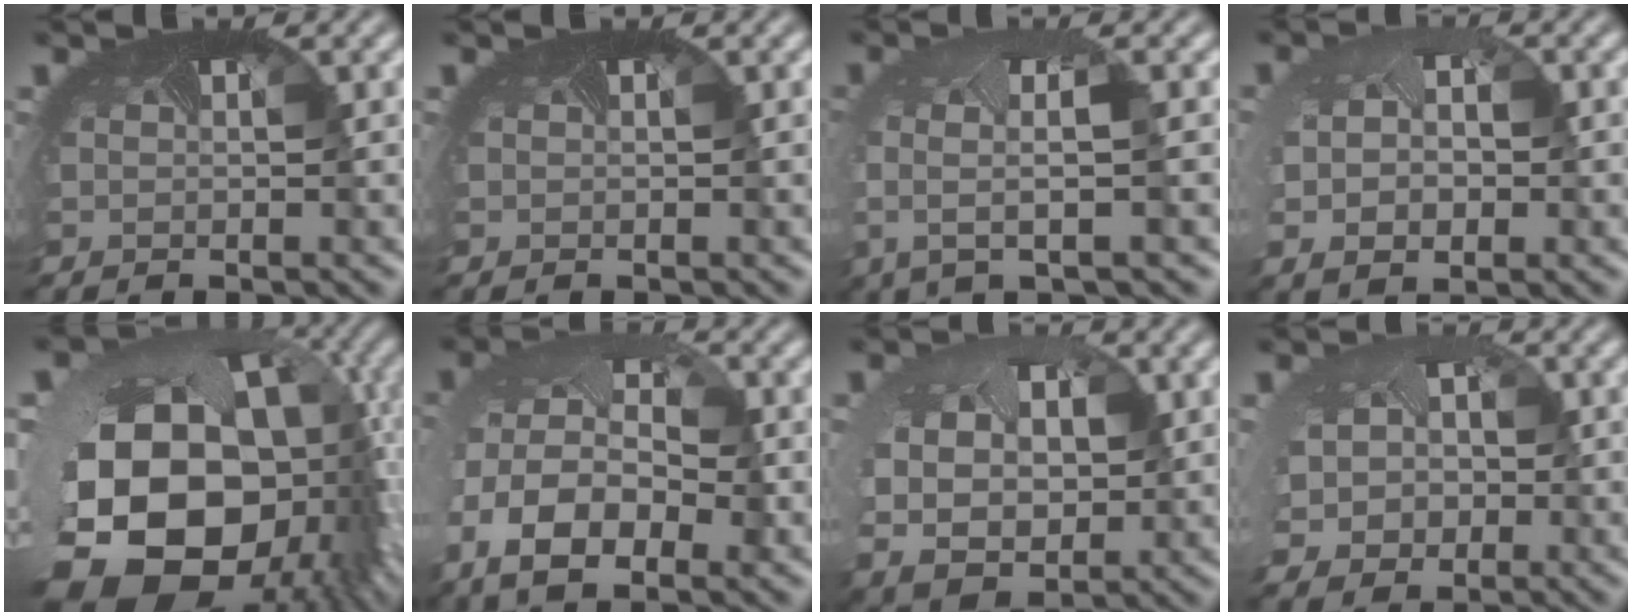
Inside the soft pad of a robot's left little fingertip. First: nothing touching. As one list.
[{"total": 0.0}, {"total": 2.8, "force": [-0.2, 0.3, 2.8], "torque": [-0.060, -0.006, -0.011]}, {"total": 5.2, "force": [0.2, 3.5, 3.9], "torque": [-0.080, -0.006, 0.007]}, {"total": 22.3, "force": [-5.2, 16.8, 13.6], "torque": [-0.254, -0.085, -0.094]}, {"total": 9.1, "force": [-3.7, 5.4, 6.3], "torque": [-0.155, -0.030, -0.062]}, {"total": 7.5, "force": [0.4, 5.9, 4.5], "torque": [-0.106, -0.021, 0.020]}, {"total": 6.2, "force": [-0.7, 5.2, 3.3], "torque": [-0.067, -0.022, -0.011]}]